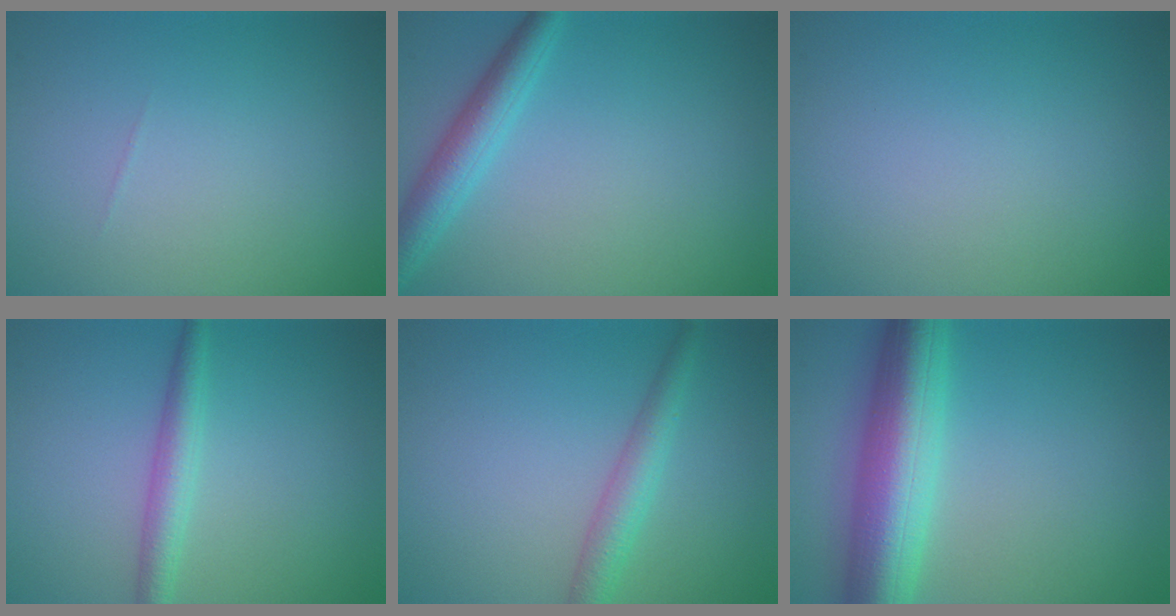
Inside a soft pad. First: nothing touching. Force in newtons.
{"total": 3.4, "press": 3.4, "slide": 0.1}
{"total": 0.0}
{"total": 2.6, "press": 2.6, "slide": 0.0}
{"total": 2.7, "press": 2.7, "slide": 0.1}
{"total": 8.6, "press": 8.6, "slide": 0.3}